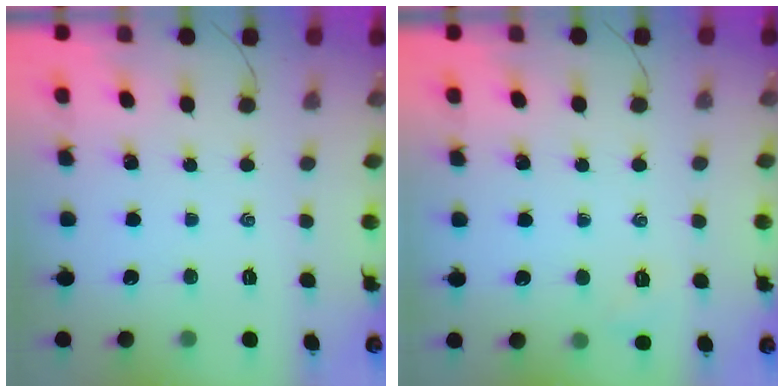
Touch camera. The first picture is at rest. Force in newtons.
{"total": 3.8, "press": 3.7, "slide": 1.0}